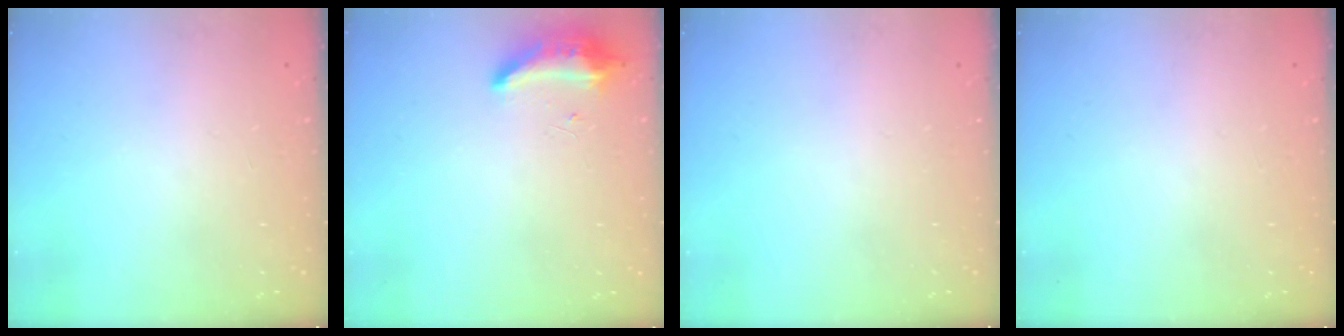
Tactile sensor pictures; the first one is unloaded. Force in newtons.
{"total": 9.7, "press": 8.8, "slide": 4.1}
{"total": 0.0}
{"total": 0.0}